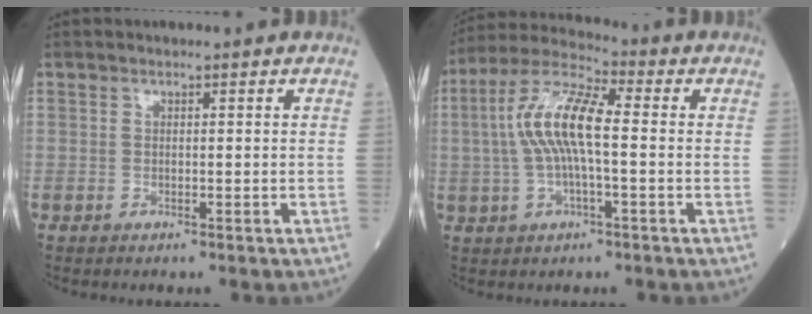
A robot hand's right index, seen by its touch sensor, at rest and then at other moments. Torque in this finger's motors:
{"motor_torque": [1.58, 0.27, 0.87, 0.21]}